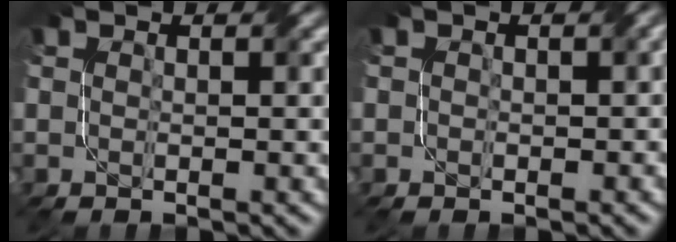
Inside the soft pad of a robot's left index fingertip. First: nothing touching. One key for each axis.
{"total": 1.2, "fx": 0.2, "fy": 0.9, "fz": 0.8, "tx": -0.010, "ty": -0.001, "tz": 0.000}